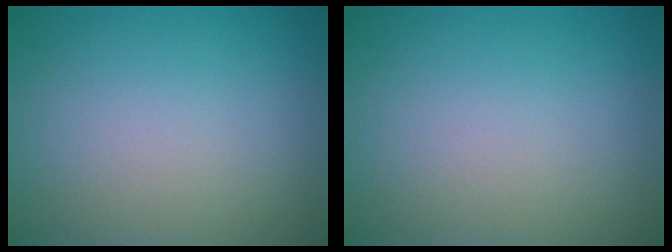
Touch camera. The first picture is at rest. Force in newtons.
{"total": 0.0}